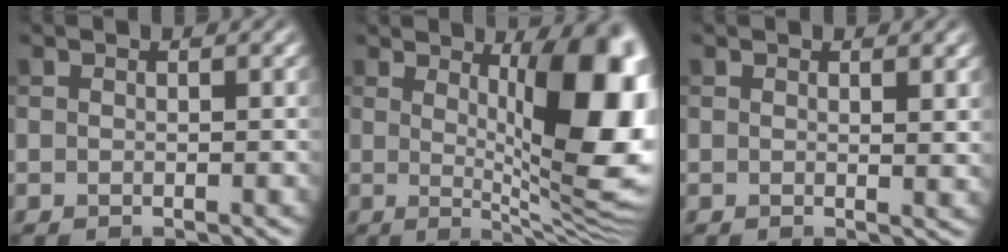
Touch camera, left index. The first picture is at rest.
{"total": 13.4, "force": [2.0, 4.3, 12.5], "torque": [-0.118, -0.002, 0.030]}
{"total": 1.4, "force": [0.7, 0.3, 1.1], "torque": [-0.013, -0.004, 0.012]}